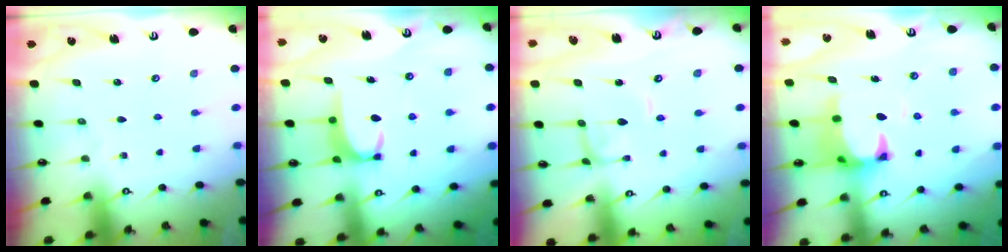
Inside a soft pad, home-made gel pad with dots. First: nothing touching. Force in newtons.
{"total": 3.5, "press": 3.5, "slide": 0.4}
{"total": 1.4, "press": 1.3, "slide": 0.3}
{"total": 2.8, "press": 2.5, "slide": 1.1}